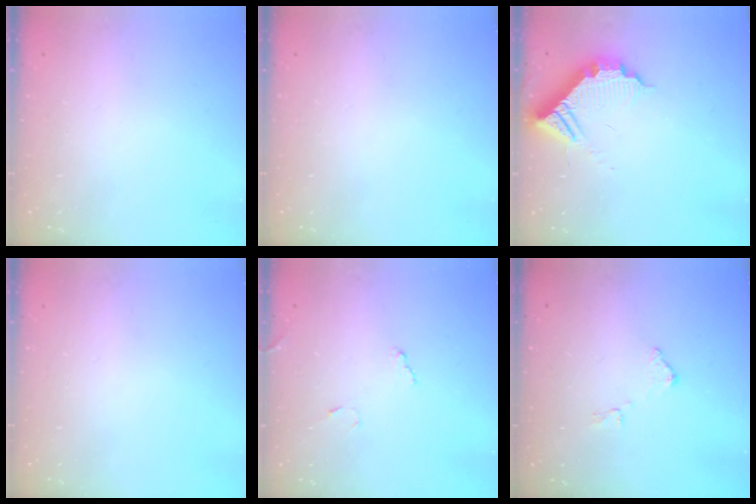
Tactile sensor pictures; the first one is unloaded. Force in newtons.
{"total": 0.0}
{"total": 10.5, "press": 10.4, "slide": 0.8}
{"total": 0.0}
{"total": 8.1, "press": 8.1, "slide": 0.6}
{"total": 8.1, "press": 8.1, "slide": 0.4}